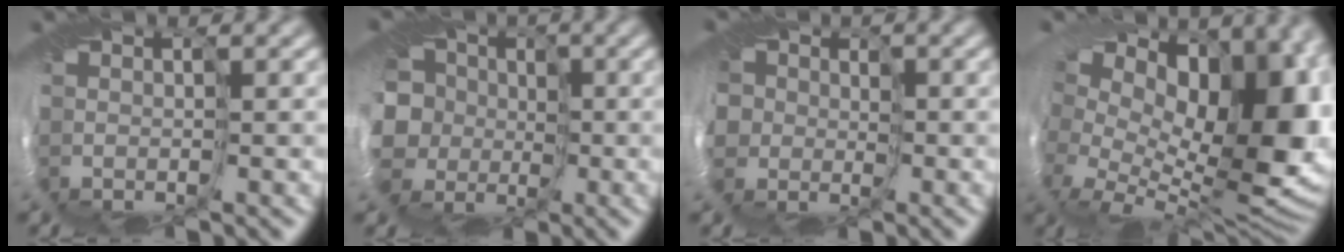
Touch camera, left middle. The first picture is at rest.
{"total": 10.8, "force": [-3.8, 8.9, 4.8], "torque": [-0.098, -0.011, -0.107]}
{"total": 3.6, "force": [0.0, 3.5, 0.5], "torque": [-0.005, -0.003, -0.029]}
{"total": 15.0, "force": [4.4, 9.3, 11.0], "torque": [-0.117, 0.019, 0.087]}